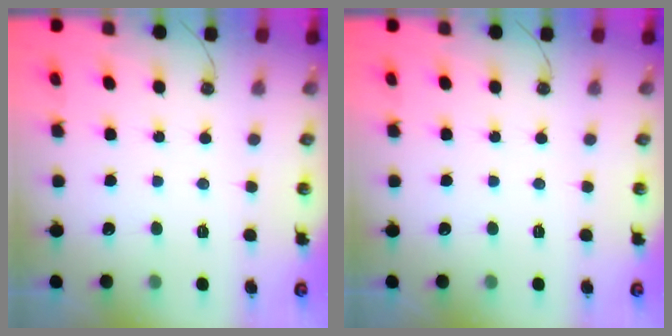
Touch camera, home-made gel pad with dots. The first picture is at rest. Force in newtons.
{"total": 0.0}